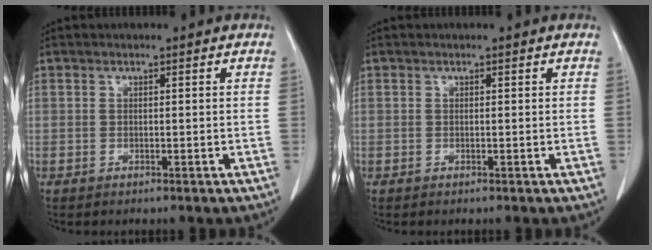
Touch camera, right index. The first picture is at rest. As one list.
[{"total": 0.0}]